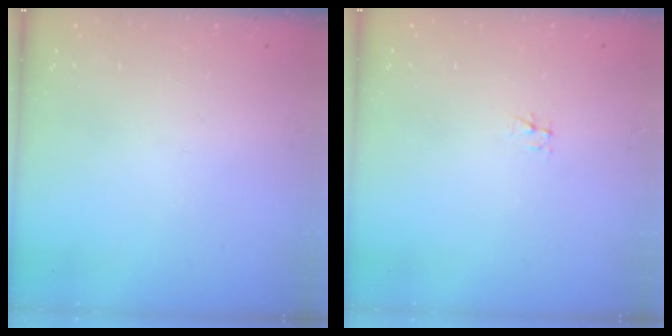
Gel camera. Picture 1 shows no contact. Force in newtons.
{"total": 2.3, "press": 2.3, "slide": 0.3}